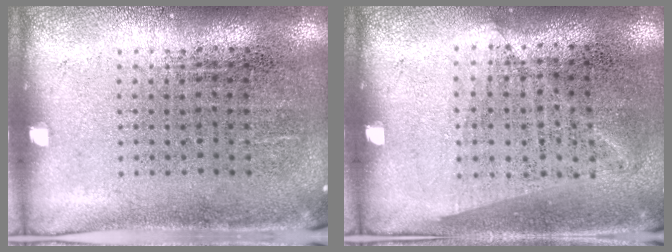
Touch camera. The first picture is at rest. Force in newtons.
{"total": 1.1, "press": 1.0, "slide": 0.5}